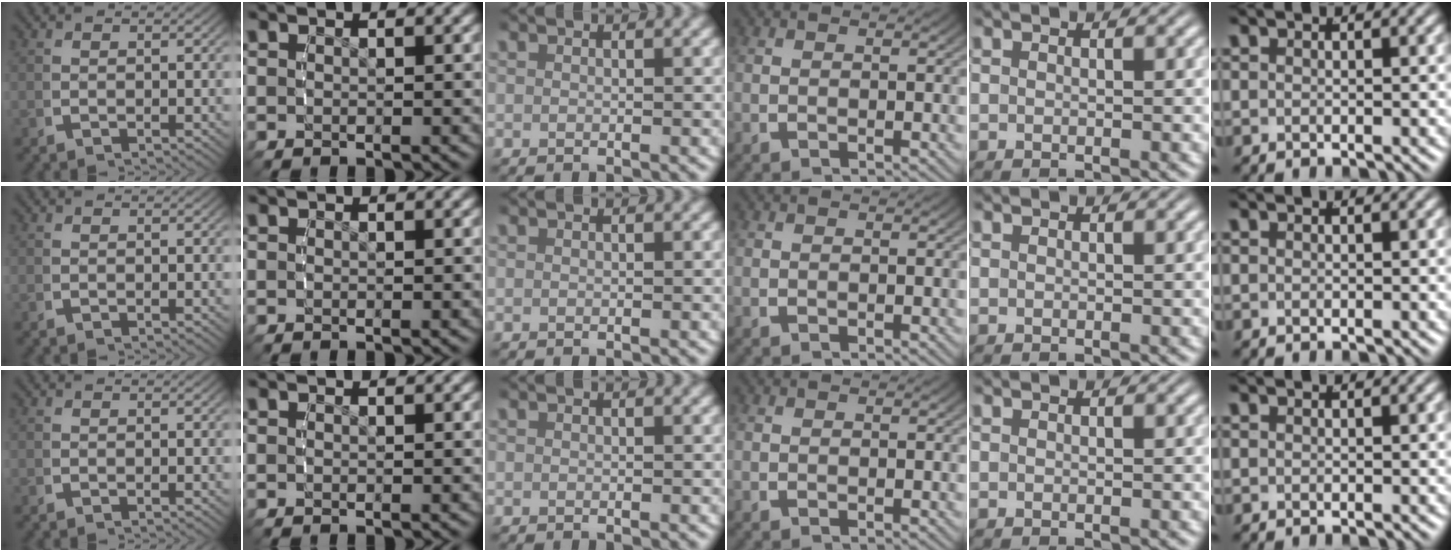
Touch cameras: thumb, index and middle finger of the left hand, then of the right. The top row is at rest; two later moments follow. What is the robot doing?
{"motion": "reach", "object": "measuring cup"}